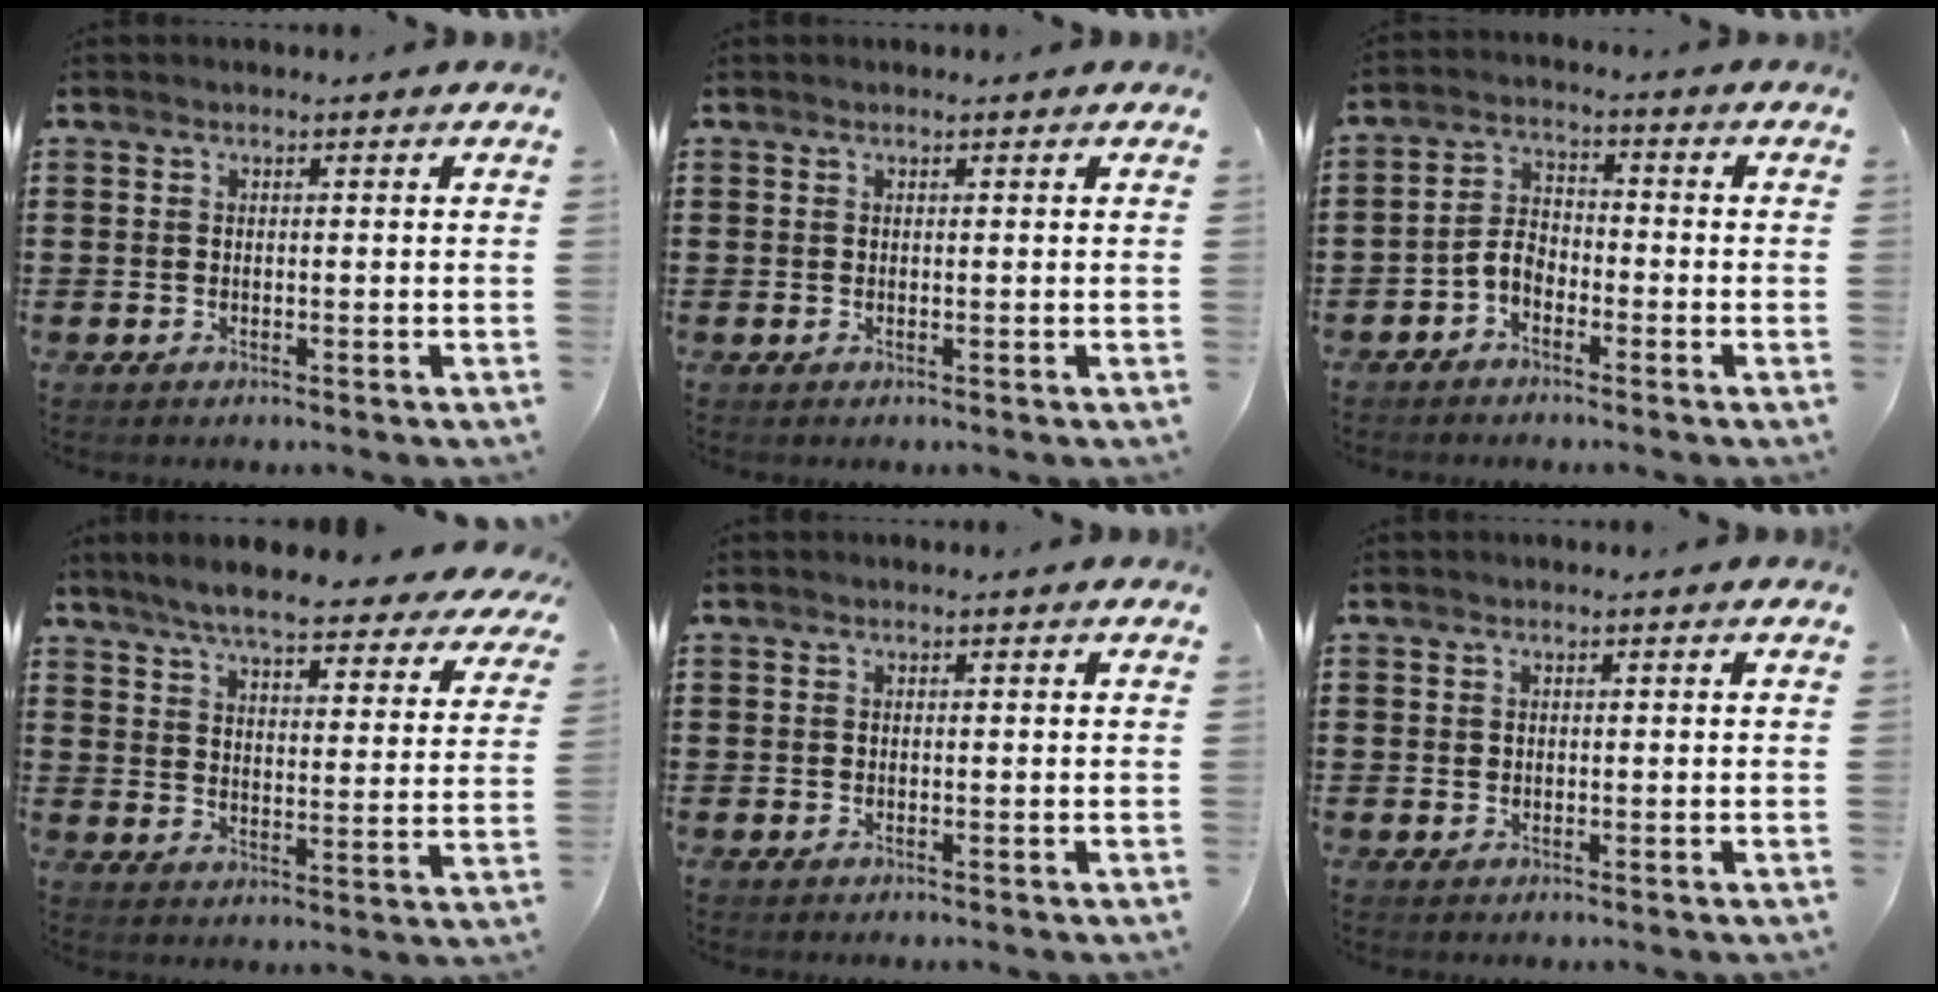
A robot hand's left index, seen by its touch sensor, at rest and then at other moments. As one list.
[{"total": 0.0}, {"total": 3.9, "force": [-2.5, 2.1, 2.1], "torque": [-0.055, 0.006, -0.055]}, {"total": 6.4, "force": [5.9, 0.2, 2.6], "torque": [-0.076, -0.035, 0.101]}, {"total": 0.0}, {"total": 0.6, "force": [0.2, 0.5, 0.1], "torque": [-0.004, 0.003, 0.004]}]